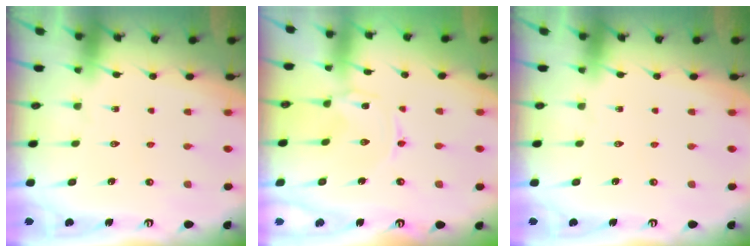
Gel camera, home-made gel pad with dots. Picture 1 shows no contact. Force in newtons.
{"total": 0.6, "press": 0.6, "slide": 0.0}
{"total": 0.0}